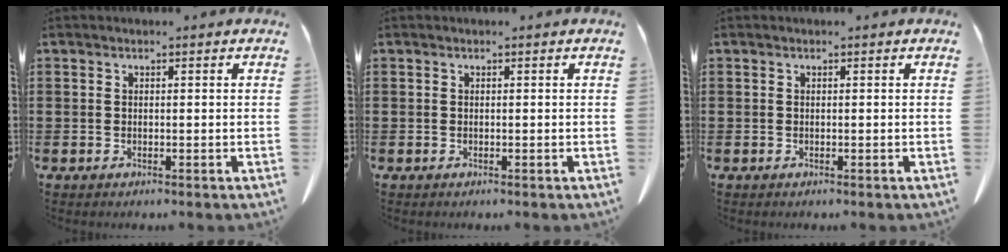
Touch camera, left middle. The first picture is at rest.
{"total": 0.0}
{"total": 0.0}